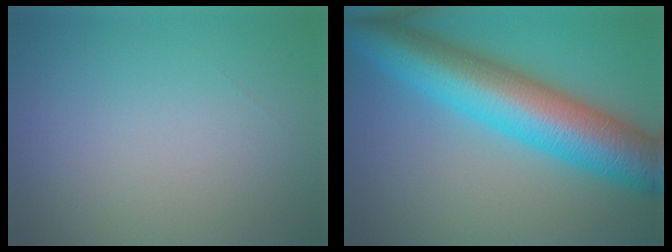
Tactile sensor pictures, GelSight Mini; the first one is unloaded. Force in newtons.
{"total": 12.1, "press": 12.1, "slide": 0.2}